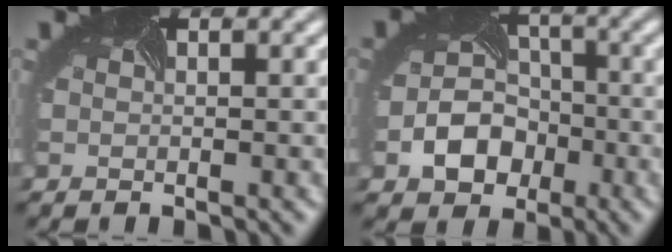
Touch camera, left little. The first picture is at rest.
{"total": 4.9, "force": [-2.0, 3.8, 2.4], "torque": [-0.044, -0.012, -0.032]}